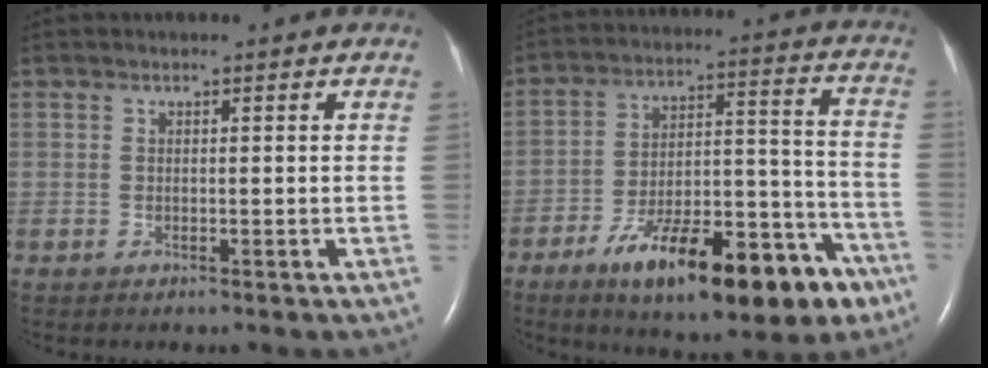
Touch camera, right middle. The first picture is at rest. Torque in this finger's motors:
{"motor_torque": [1.47, -0.67, 0.48, 0.11]}